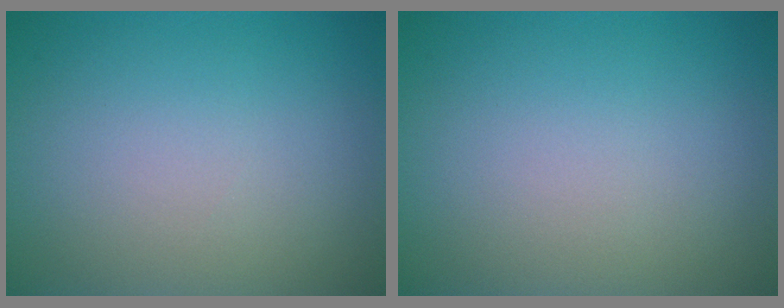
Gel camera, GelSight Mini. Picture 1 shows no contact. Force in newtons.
{"total": 0.0}